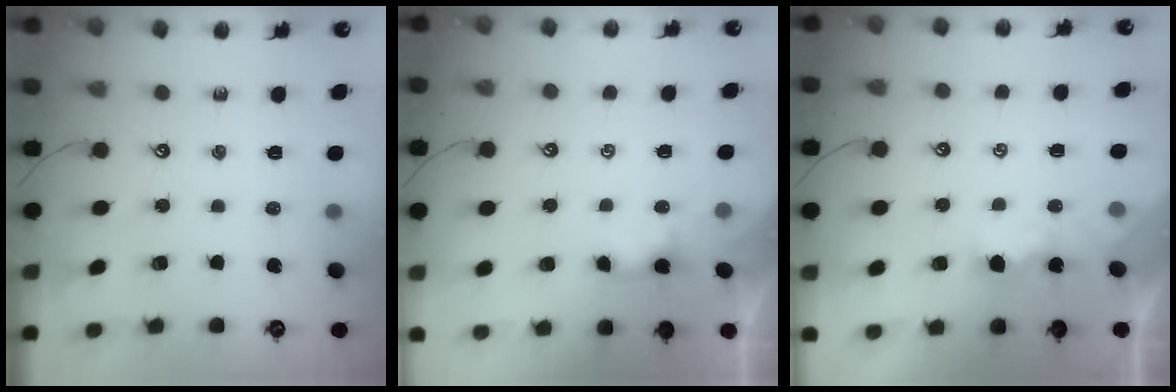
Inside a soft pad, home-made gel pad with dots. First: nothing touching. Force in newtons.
{"total": 2.9, "press": 2.9, "slide": 0.2}
{"total": 2.8, "press": 2.8, "slide": 0.1}